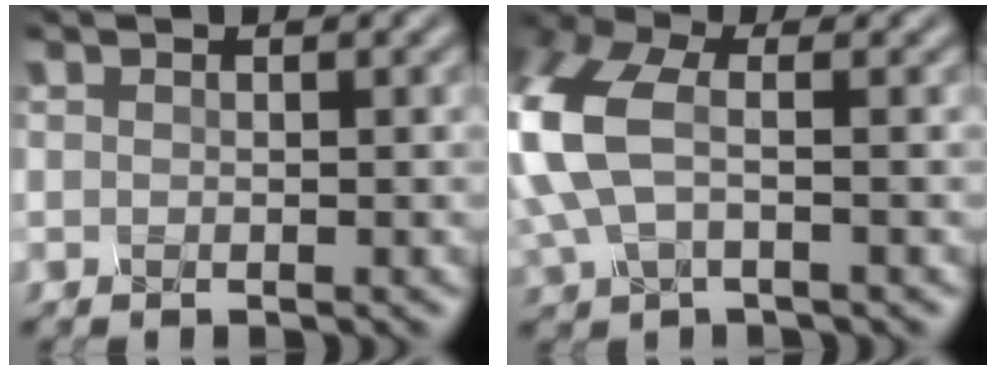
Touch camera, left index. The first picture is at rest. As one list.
[{"total": 5.2, "force": [1.1, 2.6, 4.4], "torque": [-0.147, 0.012, 0.023]}]